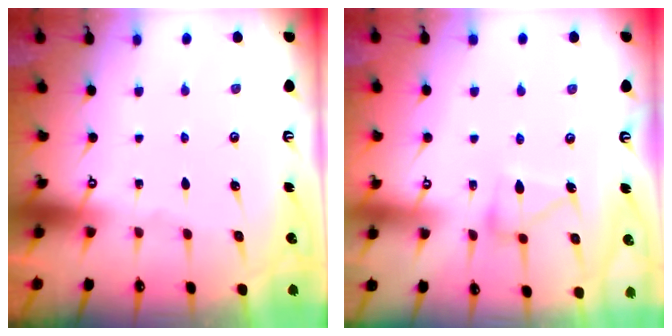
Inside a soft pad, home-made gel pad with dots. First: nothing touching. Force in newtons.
{"total": 11.4, "press": 11.4, "slide": 0.5}